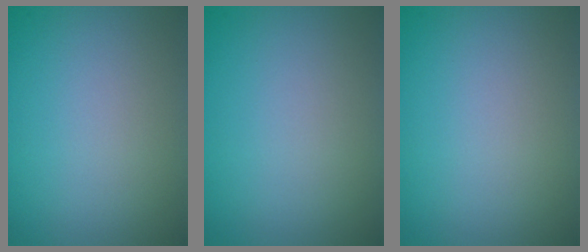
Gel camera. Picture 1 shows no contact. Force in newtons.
{"total": 0.0}
{"total": 0.0}